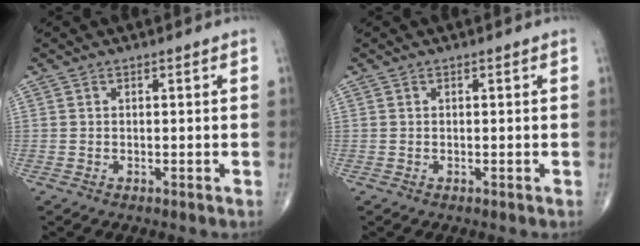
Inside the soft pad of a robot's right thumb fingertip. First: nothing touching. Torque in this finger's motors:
{"motor_torque": [0.00, 0.00, -0.02, -0.01, 0.00]}